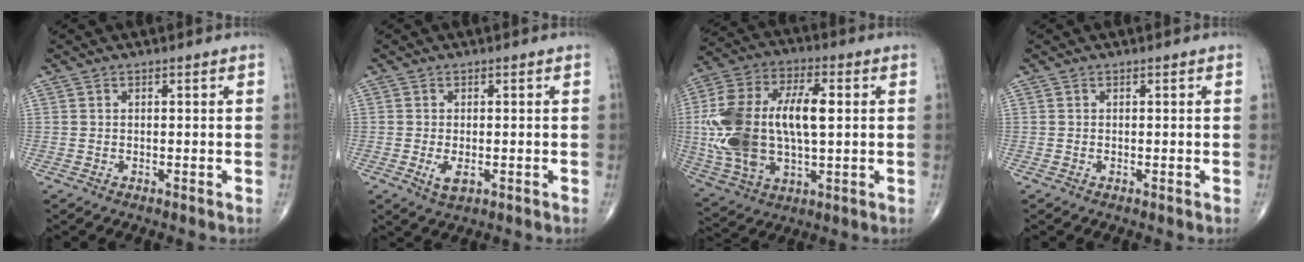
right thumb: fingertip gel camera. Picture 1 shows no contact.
{"total": 2.9, "force": [-0.7, 1.5, 2.4], "torque": [-0.046, -0.005, -0.011]}
{"total": 22.4, "force": [1.3, 11.6, 19.1], "torque": [-0.396, 0.011, 0.028]}
{"total": 0.0}